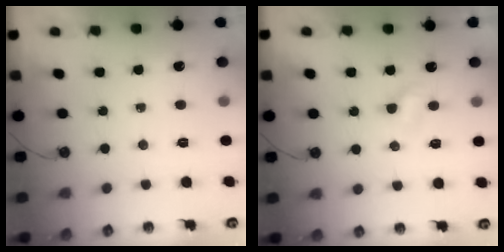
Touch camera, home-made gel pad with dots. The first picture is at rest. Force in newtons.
{"total": 2.7, "press": 2.6, "slide": 0.4}